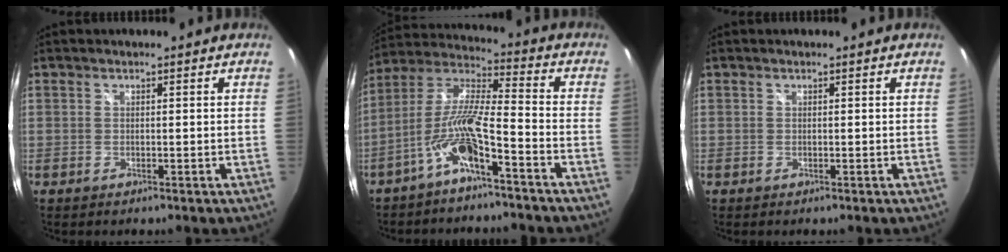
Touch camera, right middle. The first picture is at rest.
{"total": 9.9, "force": [-5.3, 1.2, 8.3], "torque": [-0.179, 0.006, -0.099]}
{"total": 0.0}